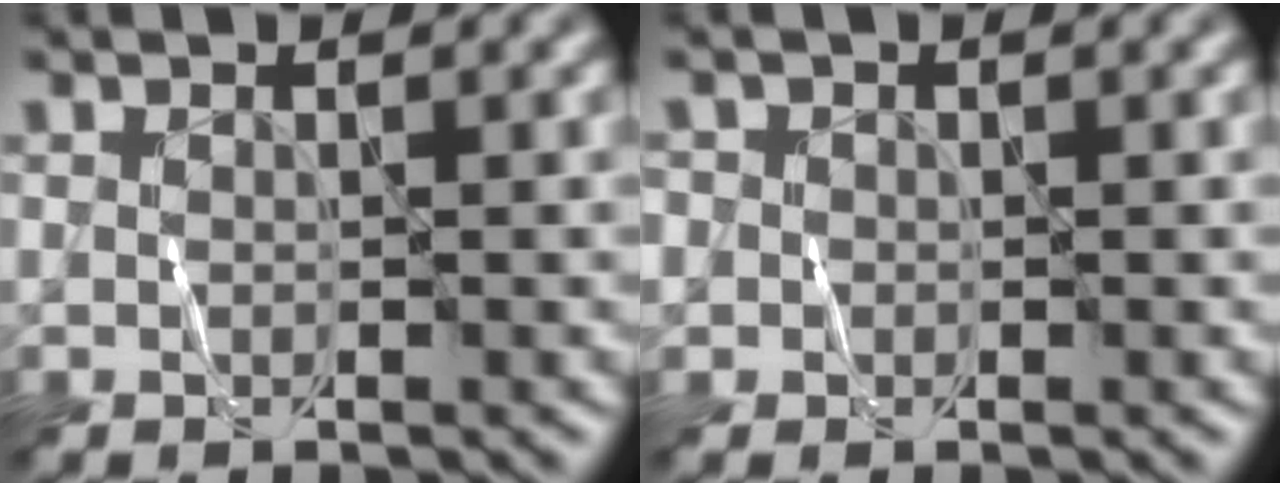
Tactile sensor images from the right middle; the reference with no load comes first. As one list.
[{"total": 1.5, "force": [0.2, 1.5, 0.3], "torque": [0.003, 0.004, -0.006]}]